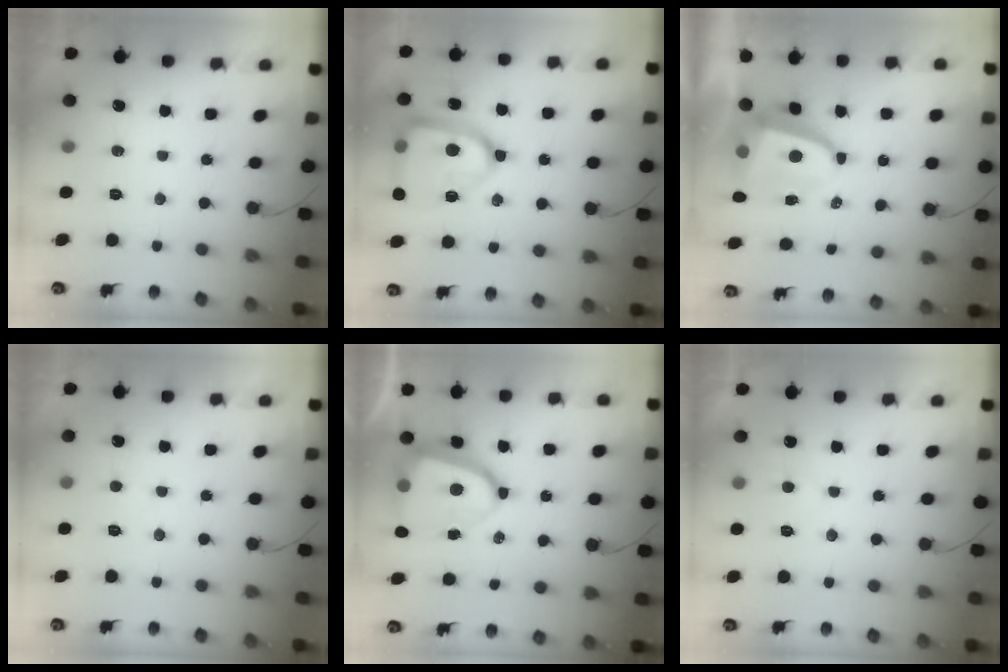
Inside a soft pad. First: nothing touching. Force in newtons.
{"total": 20.3, "press": 20.2, "slide": 2.1}
{"total": 5.8, "press": 5.8, "slide": 0.8}
{"total": 3.0, "press": 3.0, "slide": 0.3}
{"total": 14.1, "press": 14.0, "slide": 1.5}
{"total": 2.8, "press": 2.8, "slide": 0.3}